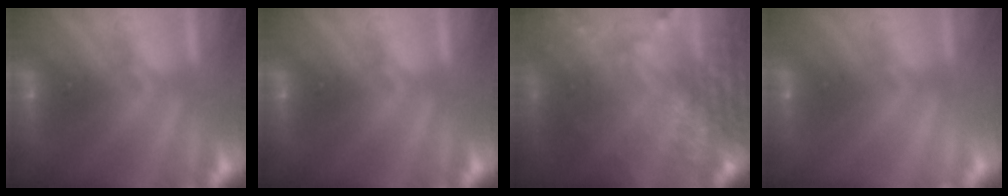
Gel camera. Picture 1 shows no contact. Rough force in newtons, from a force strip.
{"total": 0.0}
{"total": 6.8}
{"total": 3.1}